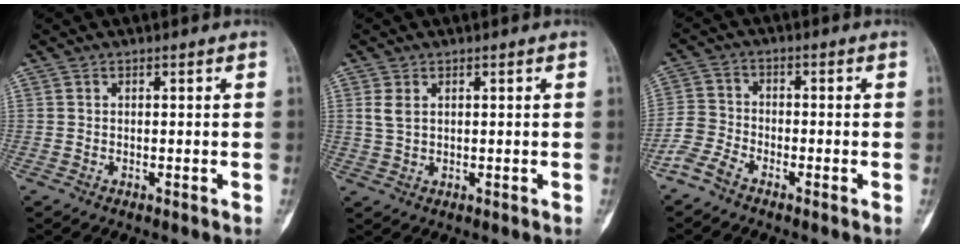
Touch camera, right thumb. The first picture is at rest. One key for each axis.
{"total": 2.6, "fx": 1.0, "fy": 1.6, "fz": 1.8, "tx": -0.040, "ty": 0.002, "tz": 0.026}
{"total": 4.3, "fx": -3.4, "fy": 2.0, "fz": 1.8, "tx": -0.038, "ty": 0.009, "tz": -0.080}